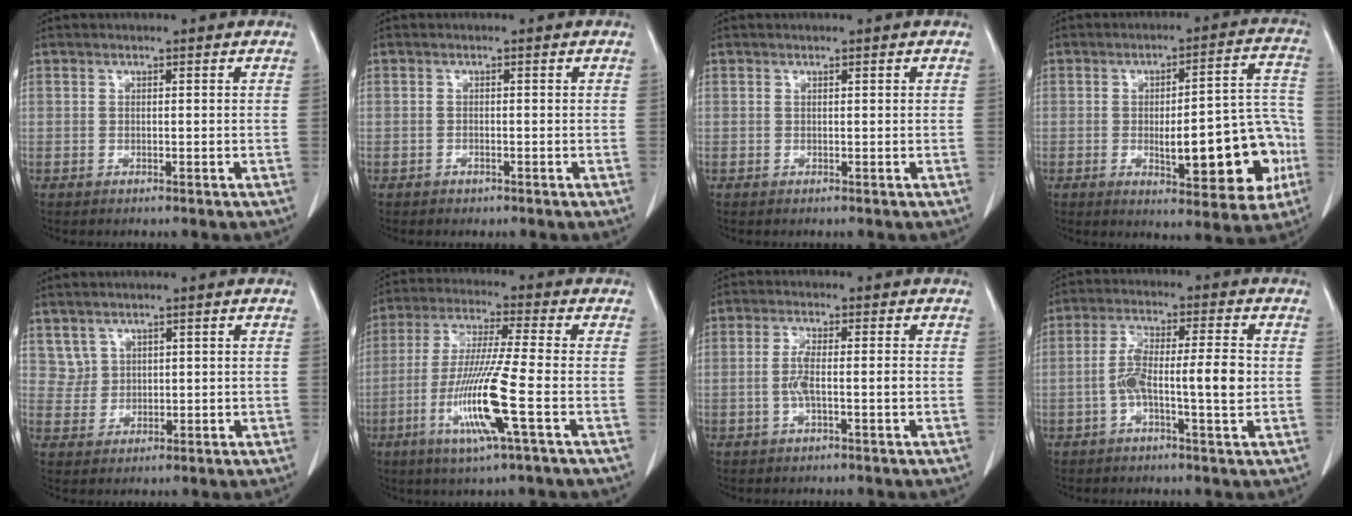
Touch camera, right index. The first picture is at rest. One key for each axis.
{"total": 0.6, "fx": -0.5, "fy": 0.4, "fz": 0.2, "tx": -0.007, "ty": 0.000, "tz": -0.005}
{"total": 0.0}
{"total": 16.4, "fx": -4.1, "fy": 4.7, "fz": 15.1, "tx": -0.168, "ty": 0.033, "tz": -0.040}
{"total": 2.8, "fx": 1.8, "fy": 2.1, "fz": -0.2, "tx": 0.010, "ty": 0.004, "tz": 0.036}
{"total": 12.3, "fx": -4.0, "fy": -0.7, "fz": 11.7, "tx": -0.239, "ty": -0.020, "tz": -0.080}
{"total": 3.7, "fx": -0.8, "fy": 0.4, "fz": 3.6, "tx": -0.076, "ty": 0.006, "tz": -0.012}
{"total": 8.3, "fx": -1.1, "fy": 1.2, "fz": 8.2, "tx": -0.155, "ty": 0.017, "tz": -0.021}